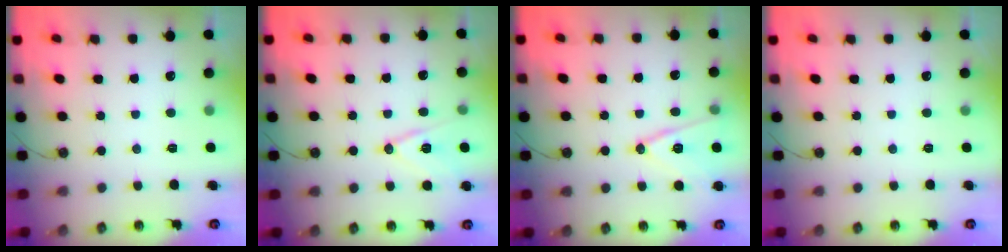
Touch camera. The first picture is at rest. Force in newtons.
{"total": 10.8, "press": 10.3, "slide": 3.3}
{"total": 12.3, "press": 11.9, "slide": 3.2}
{"total": 0.0}